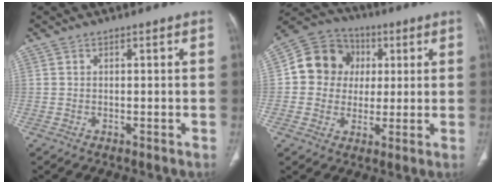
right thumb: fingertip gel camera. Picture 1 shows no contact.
{"total": 12.3, "force": [1.8, 11.2, 4.6], "torque": [-0.051, 0.014, 0.022]}